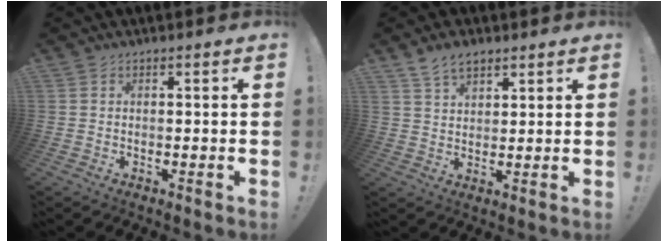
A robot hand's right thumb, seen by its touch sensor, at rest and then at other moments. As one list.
[{"total": 6.2, "force": [4.4, 3.3, 2.7], "torque": [-0.051, -0.014, 0.085]}]